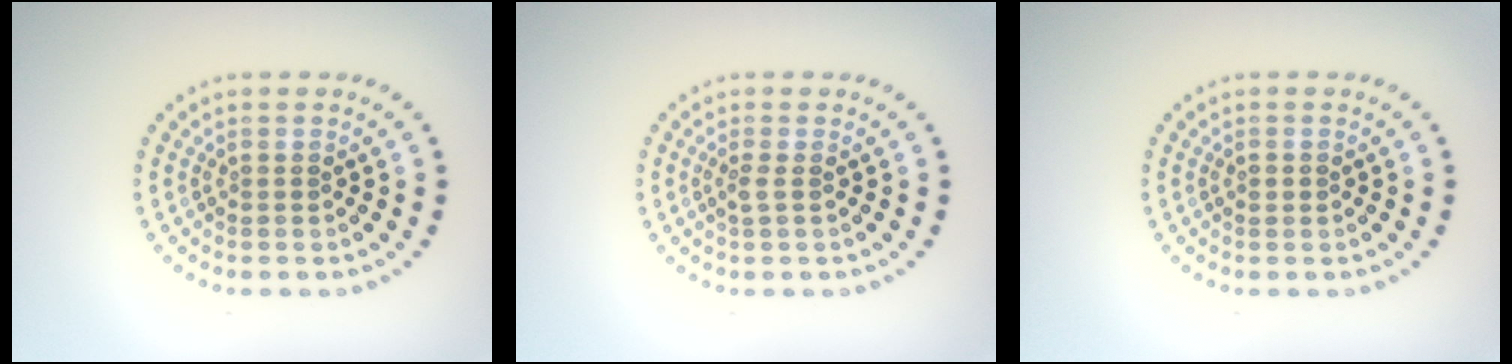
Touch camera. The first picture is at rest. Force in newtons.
{"total": 0.9, "press": 0.6, "slide": 0.6}
{"total": 0.7, "press": 0.7, "slide": 0.1}